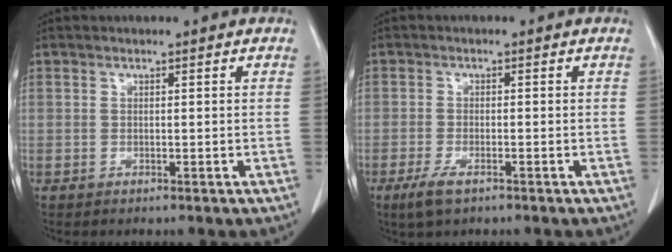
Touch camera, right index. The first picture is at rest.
{"total": 3.5, "force": [-2.2, 1.1, 2.5], "torque": [-0.058, -0.005, -0.040]}